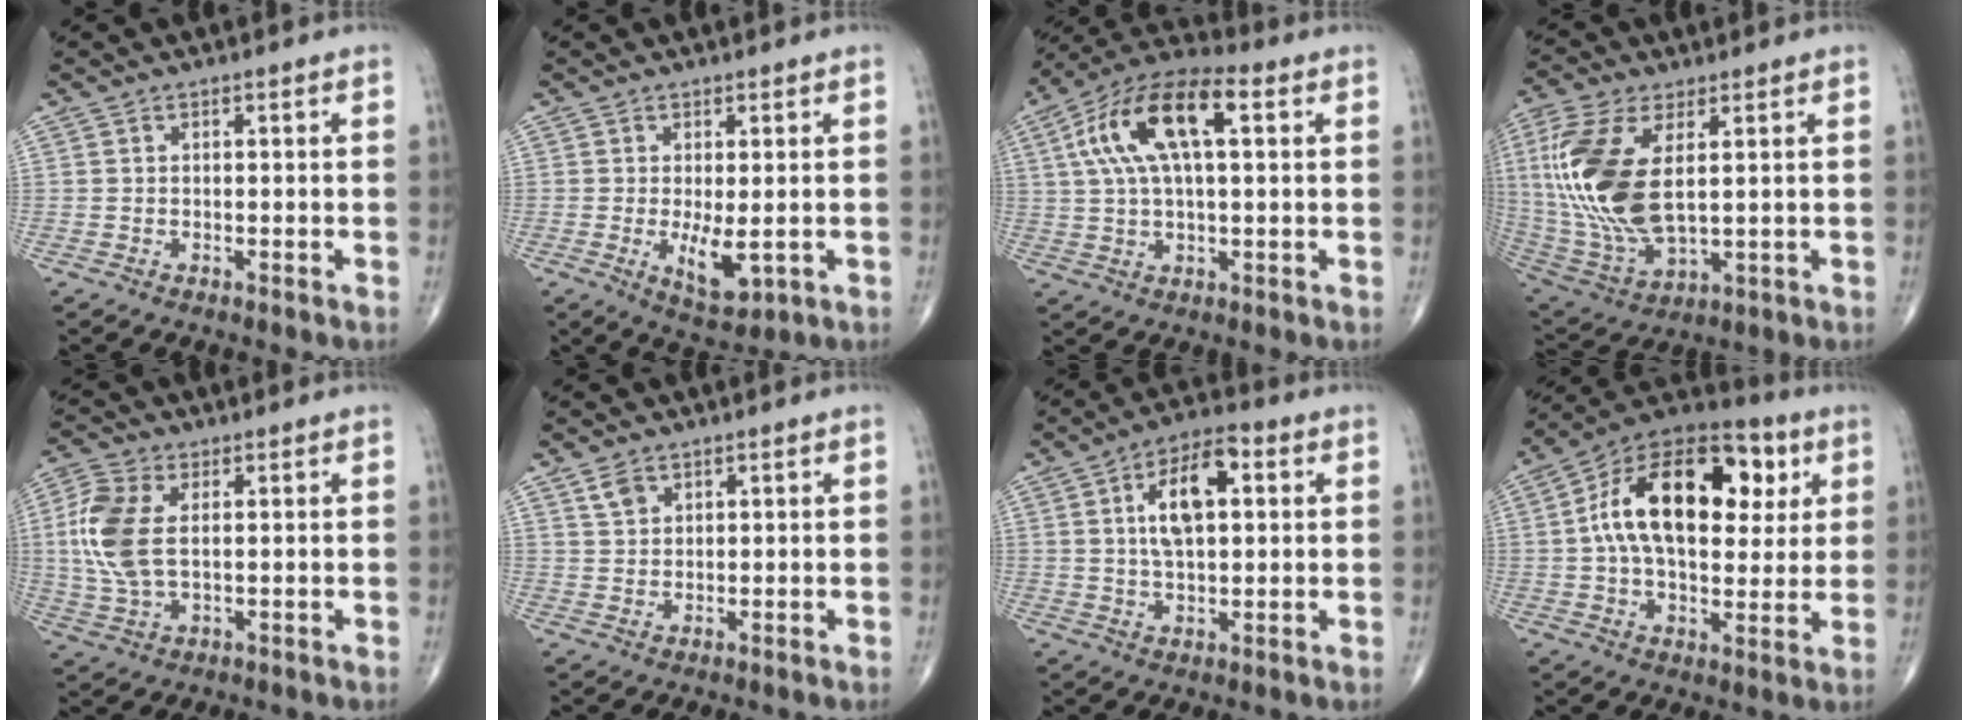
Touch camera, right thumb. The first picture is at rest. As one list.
[{"total": 5.7, "force": [-0.8, 2.2, 5.2], "torque": [-0.082, -0.017, -0.002]}, {"total": 16.2, "force": [4.3, 6.9, 14.0], "torque": [-0.267, 0.031, 0.070]}, {"total": 19.5, "force": [3.2, 9.5, 16.7], "torque": [-0.378, -0.018, 0.070]}, {"total": 10.7, "force": [1.4, 6.0, 8.7], "torque": [-0.211, 0.003, 0.028]}, {"total": 2.8, "force": [1.8, 1.8, 1.3], "torque": [-0.018, -0.006, 0.038]}, {"total": 11.7, "force": [2.7, 5.5, 9.9], "torque": [-0.158, 0.010, 0.041]}, {"total": 23.1, "force": [5.1, 13.3, 18.2], "torque": [-0.269, 0.015, 0.070]}]